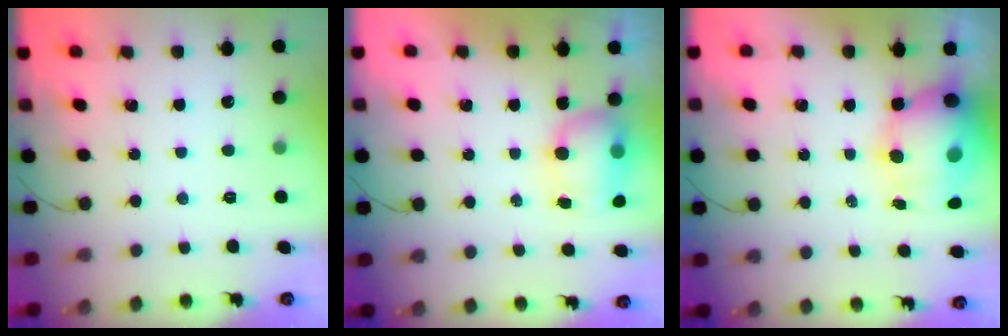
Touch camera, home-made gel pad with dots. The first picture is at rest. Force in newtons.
{"total": 7.2, "press": 7.1, "slide": 1.1}
{"total": 12.9, "press": 12.5, "slide": 3.4}